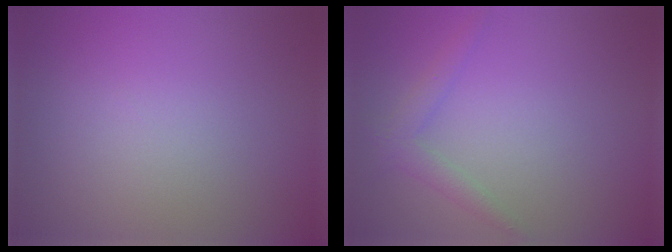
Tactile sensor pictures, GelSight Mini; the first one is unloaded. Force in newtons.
{"total": 1.9, "press": 1.9, "slide": 0.2}